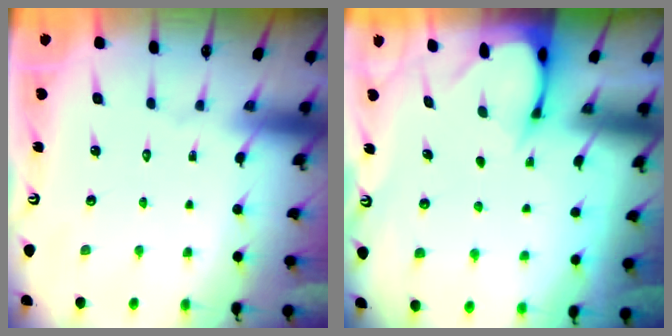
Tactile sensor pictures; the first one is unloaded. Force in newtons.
{"total": 2.5, "press": 2.5, "slide": 0.3}